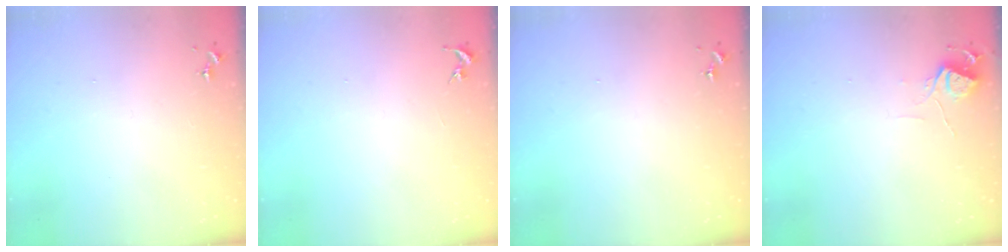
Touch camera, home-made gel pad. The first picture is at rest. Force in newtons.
{"total": 0.0}
{"total": 0.0}
{"total": 6.0, "press": 6.0, "slide": 0.7}